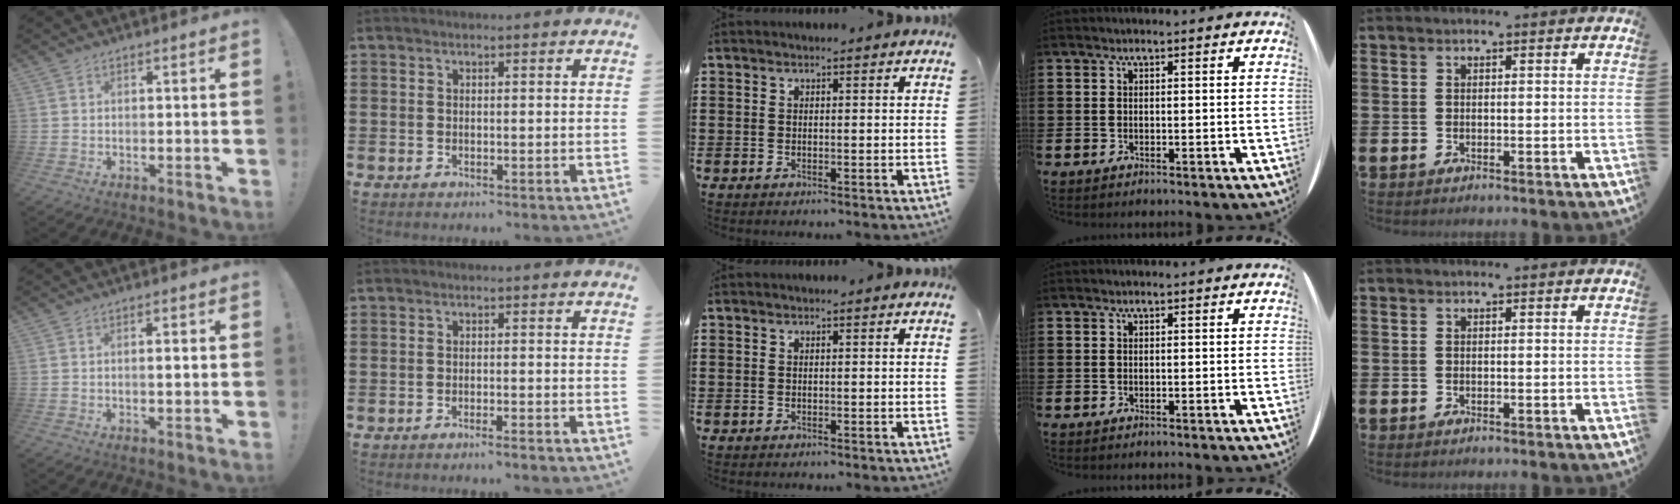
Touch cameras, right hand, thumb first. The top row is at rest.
{"thumb": {"total": 1.8, "force": [-0.1, 0.2, 1.8], "torque": [-0.019, -0.003, -0.007]}, "index": {"total": 1.4, "force": [-1.4, 0.0, 0.5], "torque": [-0.010, 0.000, -0.025]}}